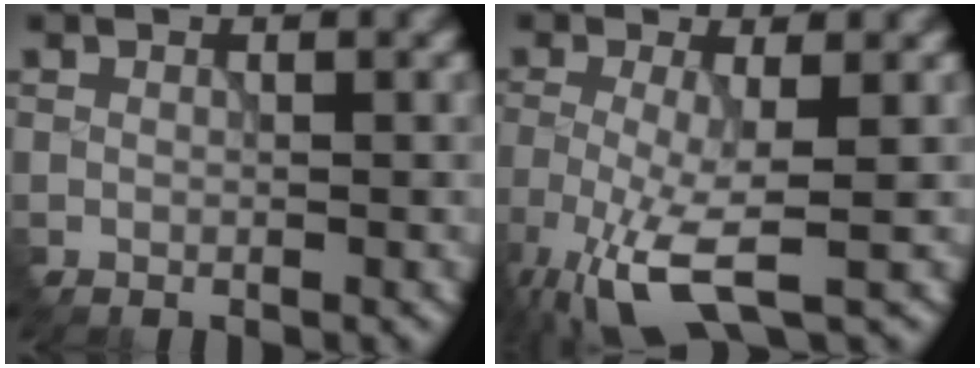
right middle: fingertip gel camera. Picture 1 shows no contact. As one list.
[{"total": 5.8, "force": [-3.2, 1.1, 4.7], "torque": [-0.109, -0.014, -0.064]}]